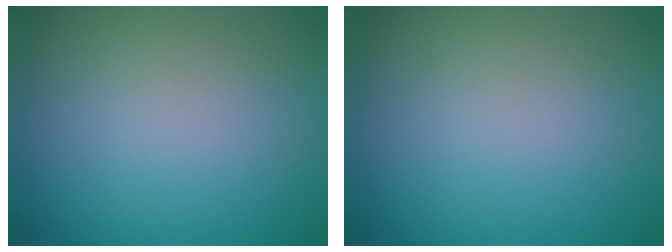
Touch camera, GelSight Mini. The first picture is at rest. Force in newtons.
{"total": 0.0}